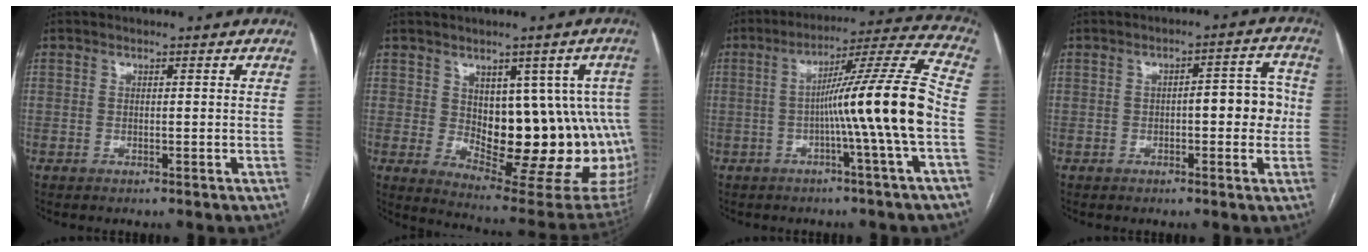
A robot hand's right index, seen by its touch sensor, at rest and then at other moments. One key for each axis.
{"total": 19.2, "fx": 0.1, "fy": 9.2, "fz": 16.9, "tx": -0.153, "ty": 0.012, "tz": 0.027}
{"total": 14.2, "fx": -2.8, "fy": -2.5, "fz": 13.8, "tx": -0.207, "ty": 0.012, "tz": -0.052}
{"total": 6.4, "fx": -0.4, "fy": 2.2, "fz": 6.0, "tx": -0.069, "ty": 0.025, "tz": -0.006}